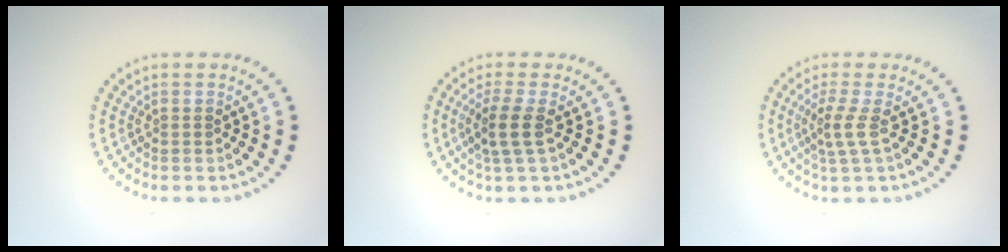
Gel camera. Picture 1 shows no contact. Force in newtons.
{"total": 2.4, "press": 1.9, "slide": 1.5}
{"total": 2.1, "press": 1.5, "slide": 1.5}